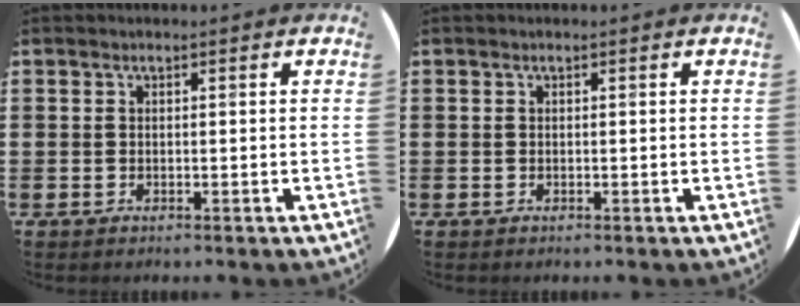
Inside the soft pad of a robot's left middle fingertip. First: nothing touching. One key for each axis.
{"total": 0.0}